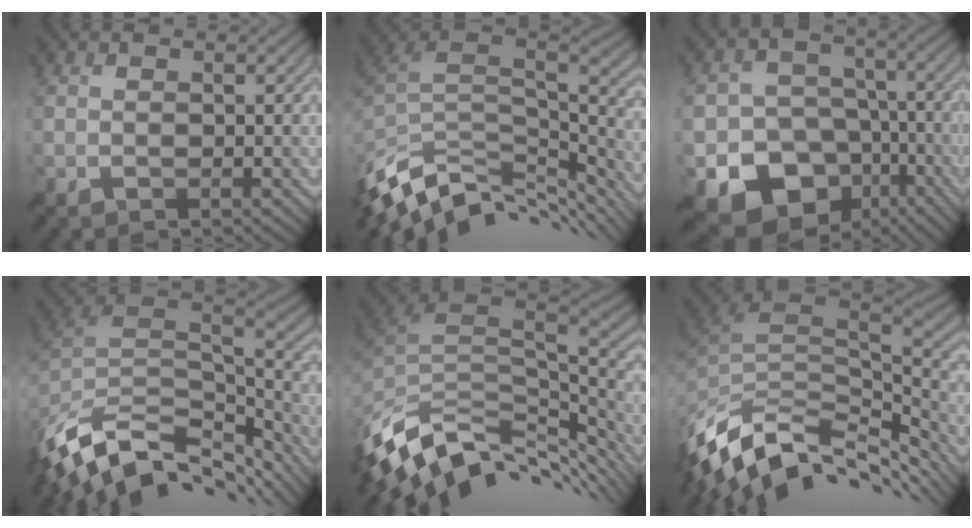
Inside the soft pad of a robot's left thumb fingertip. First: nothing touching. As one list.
[{"total": 11.4, "force": [-5.9, 5.5, 8.1], "torque": [-0.197, -0.006, -0.097]}, {"total": 14.1, "force": [-6.7, 11.1, 5.6], "torque": [-0.115, -0.045, -0.105]}, {"total": 13.9, "force": [-7.6, 6.9, 9.3], "torque": [-0.229, -0.016, -0.126]}, {"total": 12.9, "force": [-4.5, 6.8, 9.9], "torque": [-0.224, -0.012, -0.075]}, {"total": 13.5, "force": [-6.2, 7.0, 9.8], "torque": [-0.225, -0.015, -0.104]}]